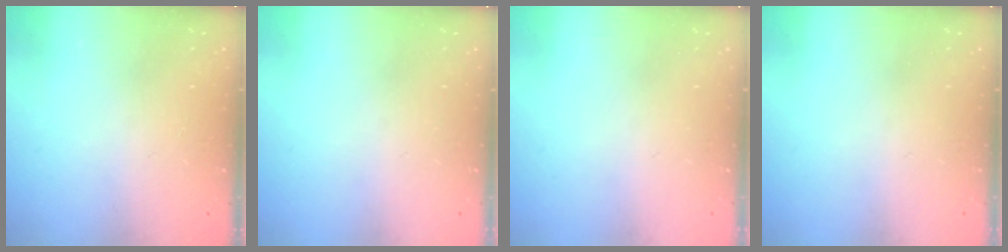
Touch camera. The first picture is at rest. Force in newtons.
{"total": 0.0}
{"total": 0.0}
{"total": 0.0}